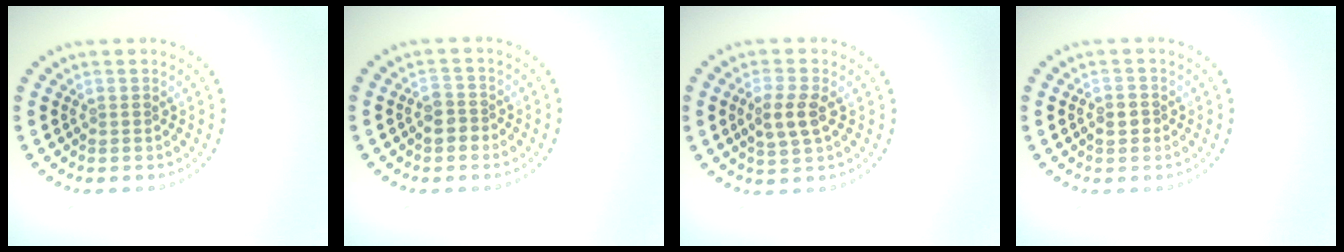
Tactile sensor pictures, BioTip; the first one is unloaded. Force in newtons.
{"total": 1.7, "press": 1.6, "slide": 0.7}
{"total": 2.6, "press": 2.5, "slide": 0.8}
{"total": 1.0, "press": 1.0, "slide": 0.2}